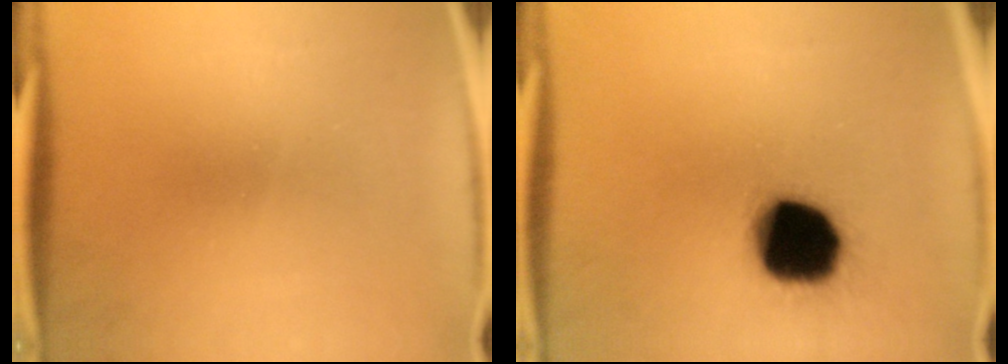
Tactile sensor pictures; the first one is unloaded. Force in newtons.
{"total": 19.7}